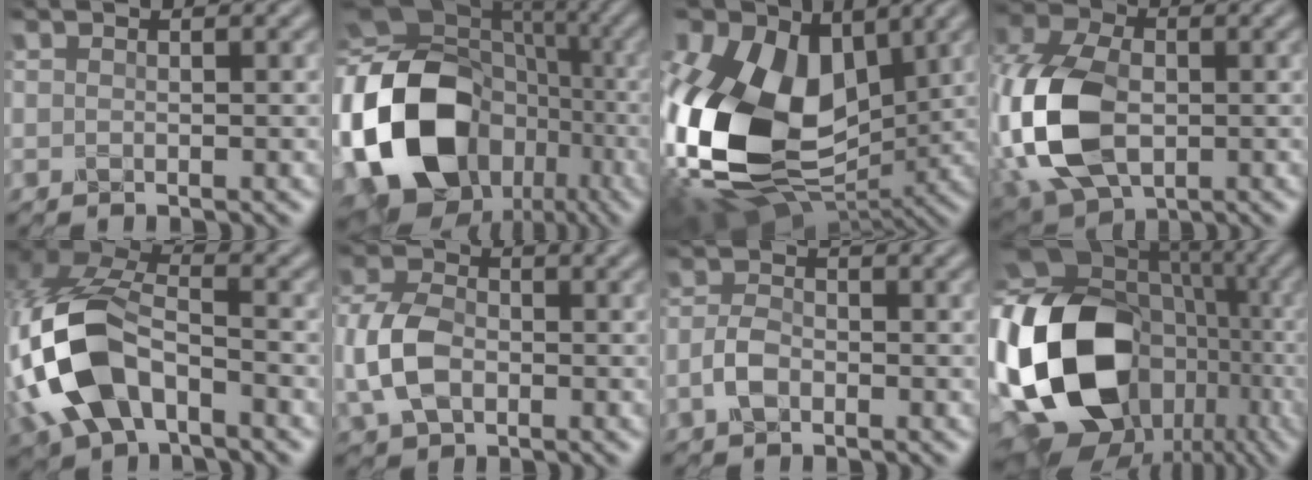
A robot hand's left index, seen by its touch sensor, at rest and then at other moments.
{"total": 20.4, "force": [-5.3, 15.8, 11.6], "torque": [-0.245, -0.023, -0.090]}
{"total": 18.7, "force": [1.5, 12.1, 14.1], "torque": [-0.286, 0.000, 0.025]}
{"total": 13.4, "force": [-2.1, 8.8, 9.9], "torque": [-0.242, -0.007, -0.052]}
{"total": 10.7, "force": [-3.8, 6.3, 7.8], "torque": [-0.184, 0.004, -0.085]}
{"total": 5.8, "force": [-1.2, 4.0, 4.1], "torque": [-0.099, 0.000, -0.030]}
{"total": 2.4, "force": [-1.0, 1.4, 1.6], "torque": [-0.036, 0.002, -0.027]}
{"total": 19.2, "force": [-3.8, 14.6, 11.8], "torque": [-0.249, -0.017, -0.061]}